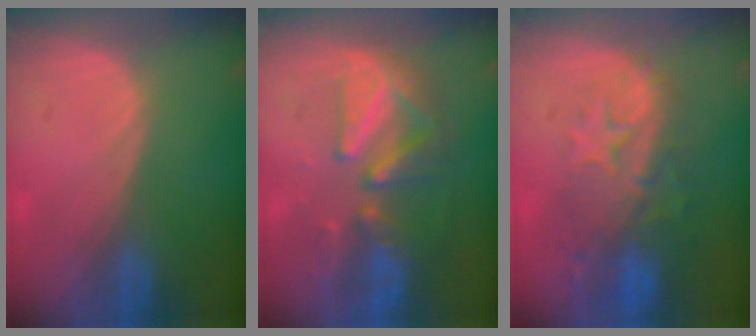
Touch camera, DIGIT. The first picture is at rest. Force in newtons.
{"total": 8.4, "press": 8.1, "slide": 2.0}
{"total": 10.1, "press": 8.7, "slide": 5.1}